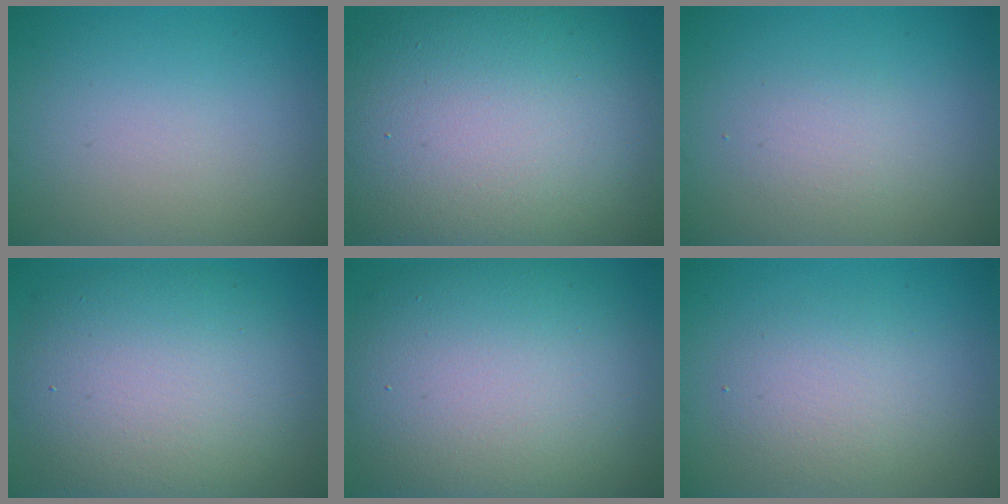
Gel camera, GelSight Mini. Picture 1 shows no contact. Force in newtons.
{"total": 17.3, "press": 17.3, "slide": 1.1}
{"total": 1.5, "press": 1.5, "slide": 0.1}
{"total": 10.1, "press": 10.1, "slide": 0.5}
{"total": 13.6, "press": 13.6, "slide": 0.9}
{"total": 2.9, "press": 2.9, "slide": 0.0}